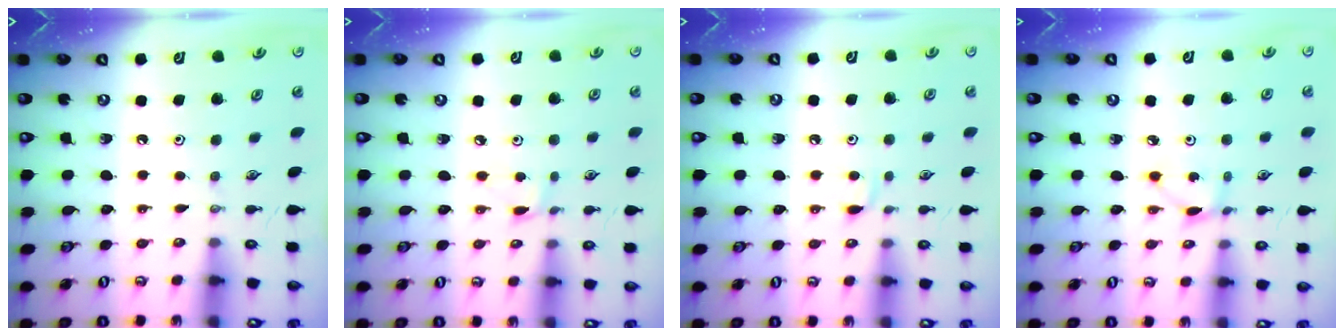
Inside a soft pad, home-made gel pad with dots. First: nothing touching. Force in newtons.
{"total": 3.0, "press": 2.9, "slide": 0.4}
{"total": 4.4, "press": 4.3, "slide": 0.6}
{"total": 2.4, "press": 2.4, "slide": 0.3}